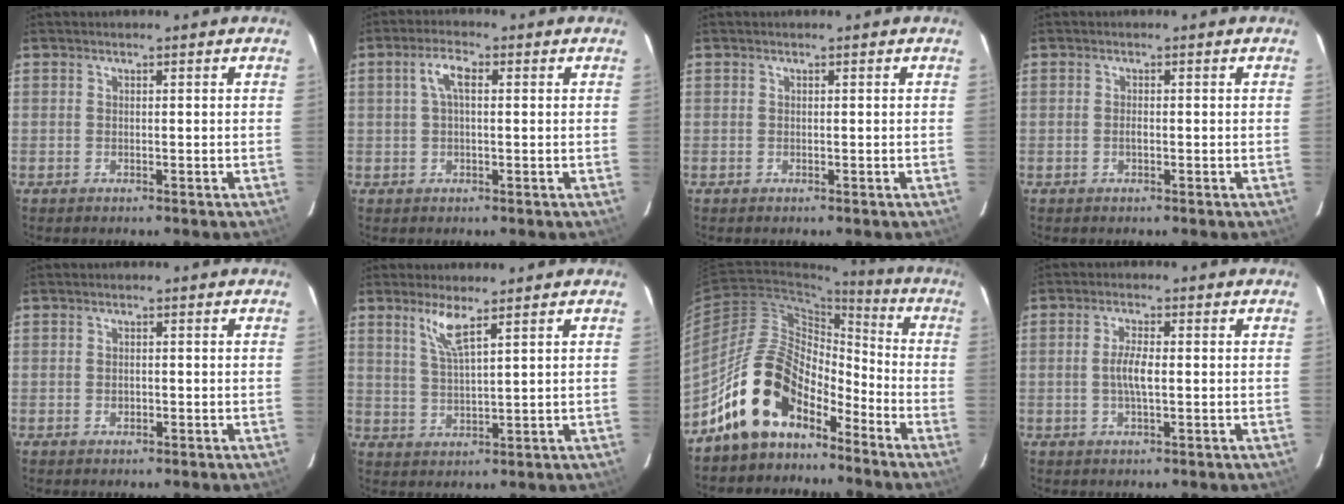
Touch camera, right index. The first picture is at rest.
{"total": 3.9, "force": [0.8, 1.4, 3.5], "torque": [-0.070, 0.012, 0.016]}
{"total": 0.0}
{"total": 0.9, "force": [-0.3, 0.3, 0.7], "torque": [-0.013, 0.000, -0.006]}
{"total": 1.2, "force": [-0.4, 0.9, 0.7], "torque": [-0.012, 0.001, -0.006]}
{"total": 4.9, "force": [3.2, 0.3, 3.7], "torque": [-0.077, -0.005, 0.065]}
{"total": 14.8, "force": [-10.3, 7.5, 7.5], "torque": [-0.140, 0.024, -0.184]}
{"total": 3.9, "force": [-0.3, 0.9, 3.8], "torque": [-0.075, 0.002, -0.004]}